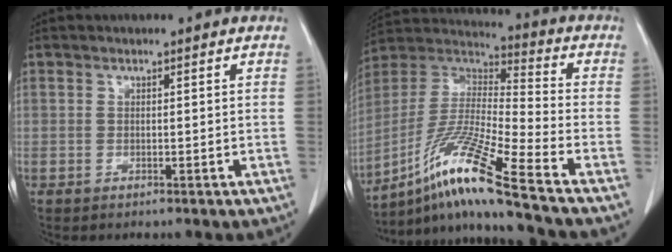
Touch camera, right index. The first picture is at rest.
{"total": 16.2, "force": [-11.0, -1.4, 11.9], "torque": [-0.247, -0.010, -0.202]}